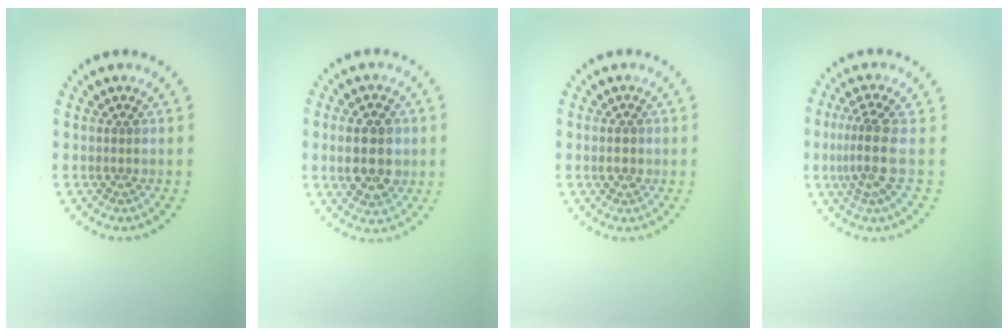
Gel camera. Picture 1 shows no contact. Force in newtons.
{"total": 5.7, "press": 5.7, "slide": 0.4}
{"total": 1.8, "press": 1.8, "slide": 0.1}
{"total": 3.5, "press": 2.5, "slide": 2.5}